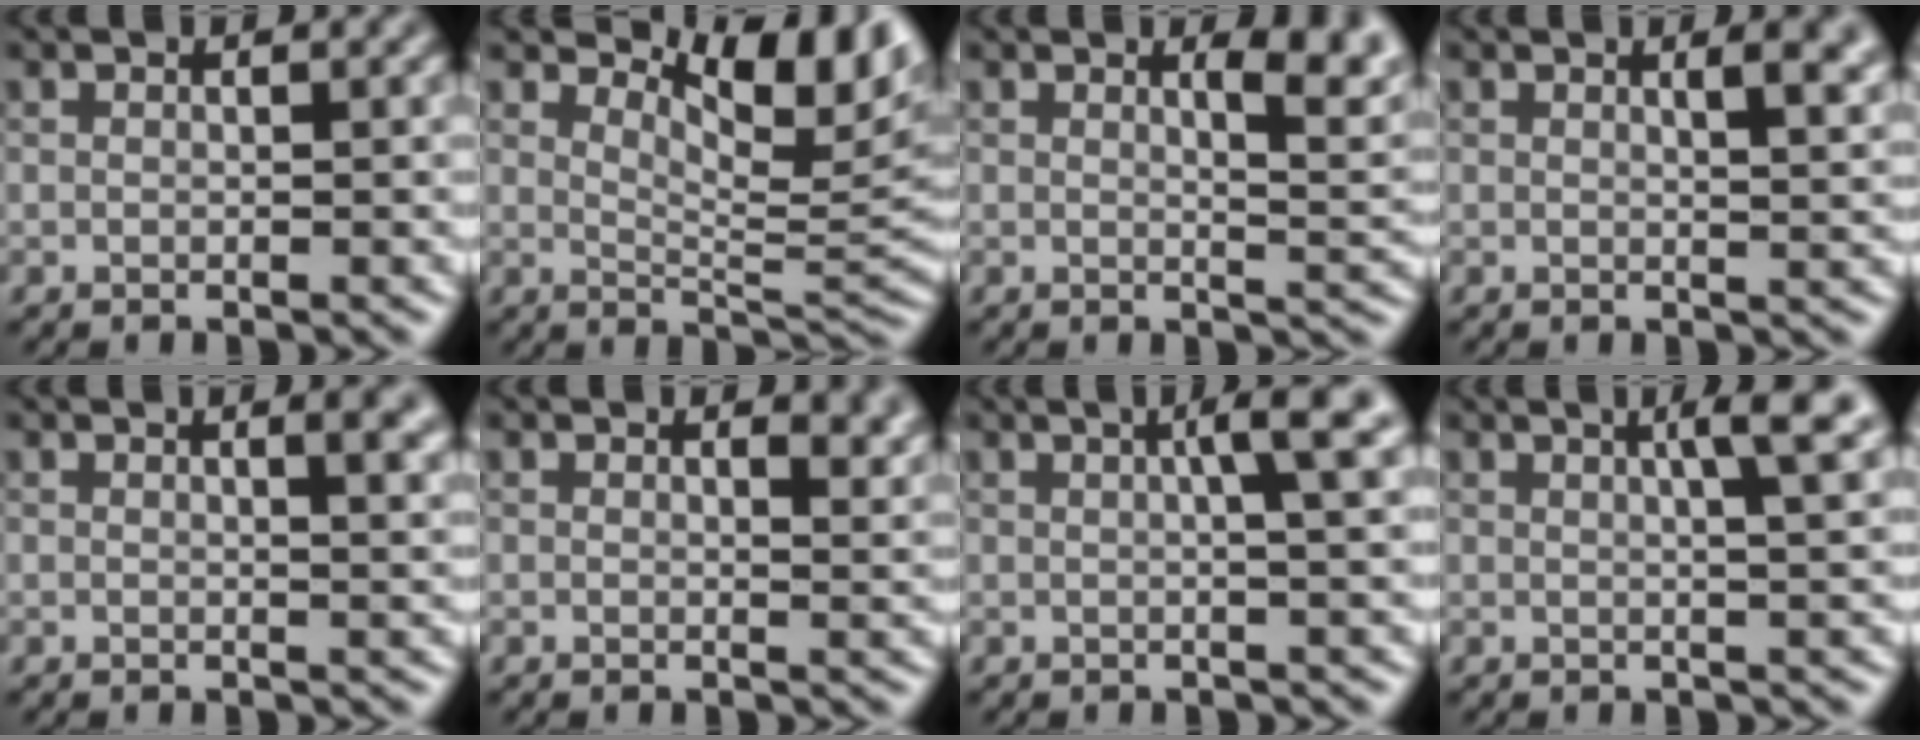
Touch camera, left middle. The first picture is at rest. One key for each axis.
{"total": 7.7, "fx": 4.3, "fy": 2.7, "fz": 5.8, "tx": -0.080, "ty": -0.007, "tz": 0.073}
{"total": 4.5, "fx": 2.1, "fy": 1.5, "fz": 3.6, "tx": -0.036, "ty": -0.001, "tz": 0.029}
{"total": 3.7, "fx": 1.6, "fy": 1.3, "fz": 3.0, "tx": -0.025, "ty": 0.004, "tz": 0.020}
{"total": 3.6, "fx": 1.5, "fy": 1.4, "fz": 3.0, "tx": -0.020, "ty": 0.007, "tz": 0.017}
{"total": 2.4, "fx": 1.4, "fy": 1.0, "fz": 1.7, "tx": -0.018, "ty": -0.006, "tz": 0.024}
{"total": 4.3, "fx": 1.0, "fy": 0.7, "fz": 4.1, "tx": -0.057, "ty": 0.013, "tz": 0.014}
{"total": 4.5, "fx": 1.7, "fy": 0.8, "fz": 4.1, "tx": -0.050, "ty": 0.012, "tz": 0.019}